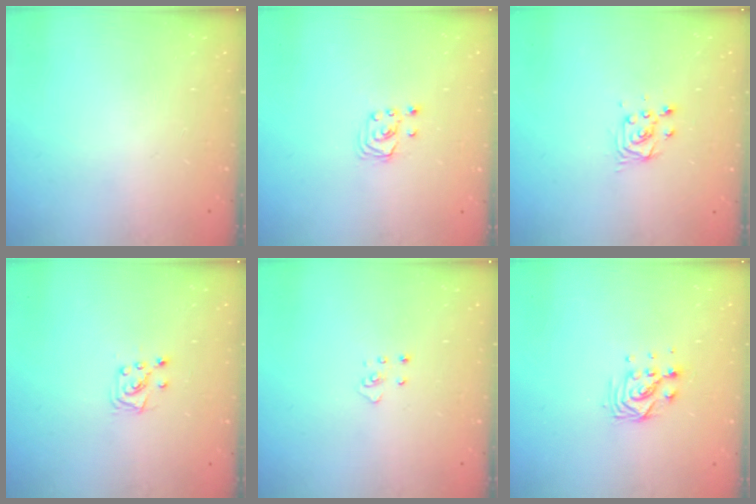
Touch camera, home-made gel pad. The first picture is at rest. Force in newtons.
{"total": 2.7, "press": 2.7, "slide": 0.3}
{"total": 4.7, "press": 4.7, "slide": 0.5}
{"total": 6.4, "press": 6.4, "slide": 0.6}
{"total": 3.1, "press": 3.1, "slide": 0.2}
{"total": 6.1, "press": 6.1, "slide": 0.3}